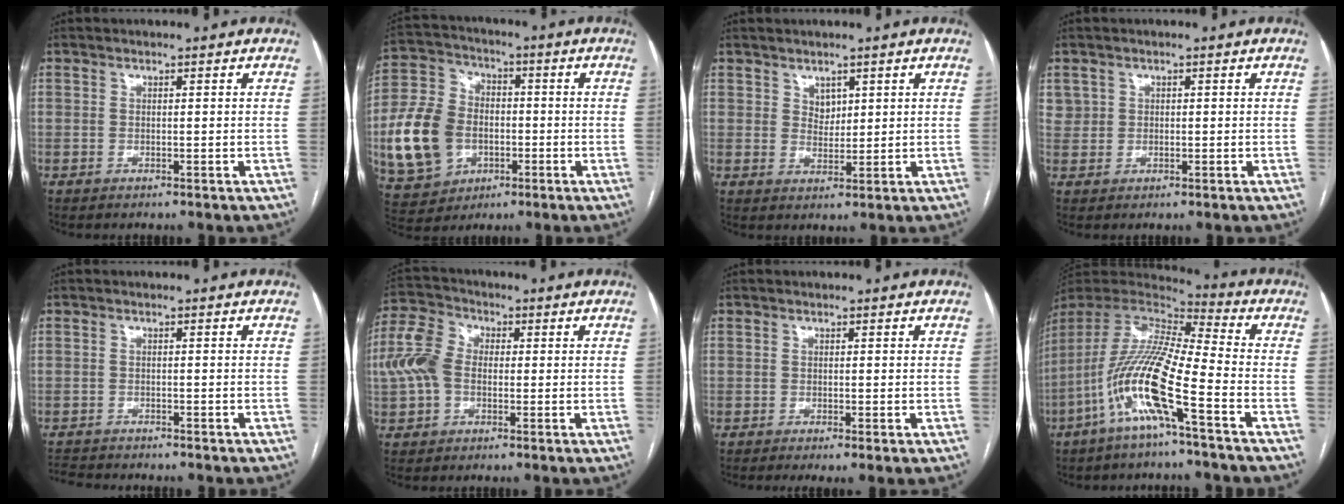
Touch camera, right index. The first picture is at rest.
{"total": 13.9, "force": [-2.9, 10.8, 8.2], "torque": [-0.210, 0.021, -0.044]}
{"total": 2.5, "force": [1.4, 1.7, 1.1], "torque": [-0.019, 0.000, 0.030]}
{"total": 2.5, "force": [0.8, 2.4, 0.3], "torque": [0.003, 0.009, 0.016]}
{"total": 3.7, "force": [-3.7, 0.3, 0.5], "torque": [-0.007, -0.013, -0.062]}
{"total": 8.4, "force": [-0.2, 6.0, 5.9], "torque": [-0.153, 0.031, -0.010]}
{"total": 2.1, "force": [-1.0, 0.1, 1.8], "torque": [-0.024, -0.009, -0.015]}
{"total": 16.2, "force": [-7.1, 0.9, 14.6], "torque": [-0.305, -0.014, -0.143]}